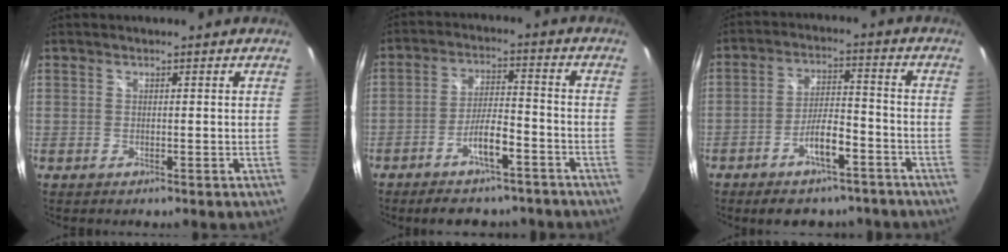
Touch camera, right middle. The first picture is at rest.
{"total": 10.3, "force": [-7.6, 3.4, 6.1], "torque": [-0.116, 0.011, -0.116]}
{"total": 10.4, "force": [-7.4, 4.1, 6.2], "torque": [-0.111, 0.020, -0.107]}